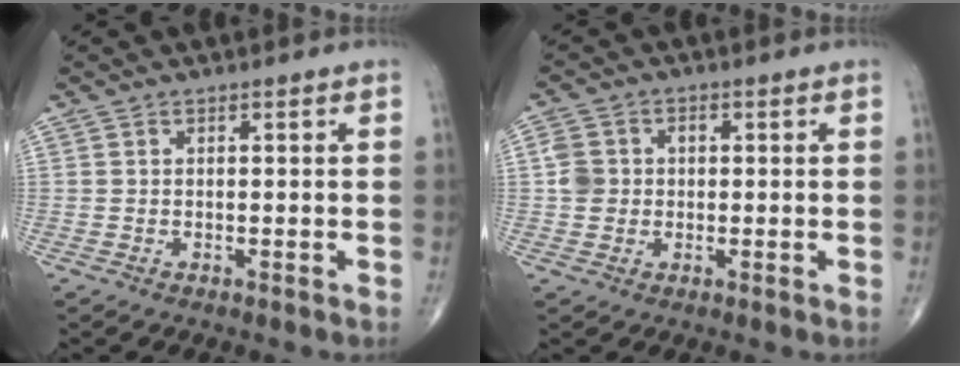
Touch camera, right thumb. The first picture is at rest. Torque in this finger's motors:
{"motor_torque": [-0.14, 0.00, 0.56, 0.11, 0.01]}